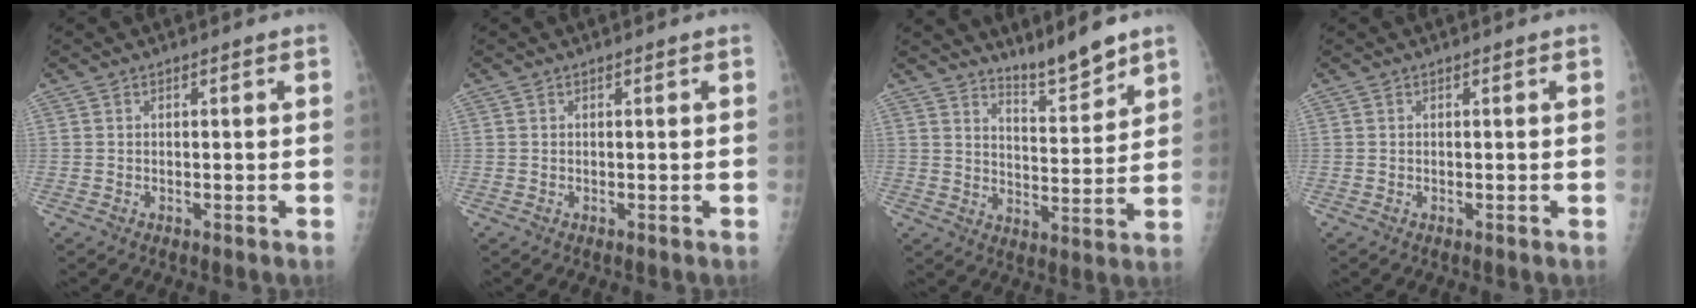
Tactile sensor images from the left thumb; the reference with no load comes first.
{"total": 0.0}
{"total": 7.2, "force": [6.5, 0.5, 3.0], "torque": [-0.041, -0.057, 0.114]}
{"total": 0.0}